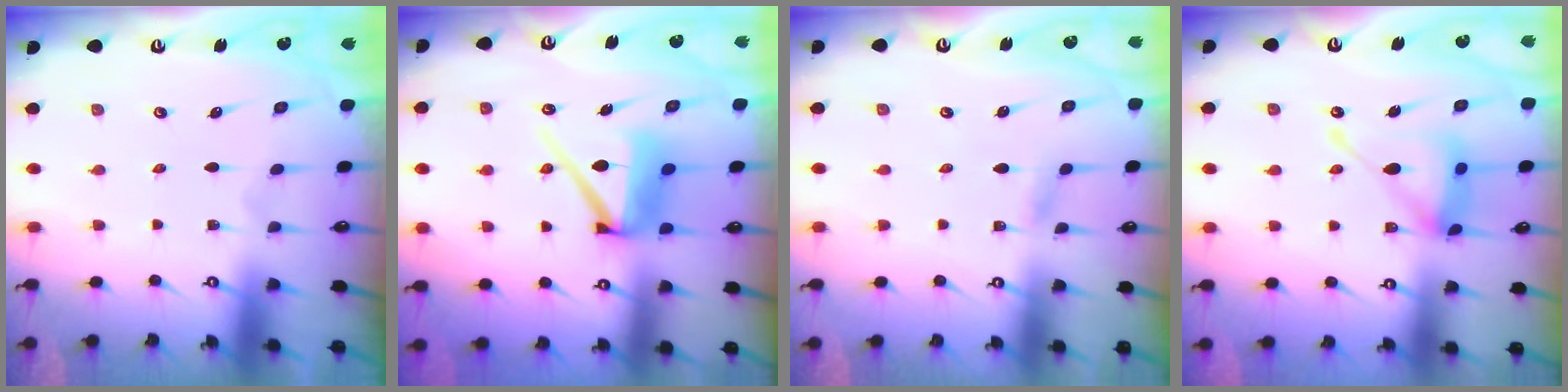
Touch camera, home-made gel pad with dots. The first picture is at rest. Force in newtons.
{"total": 11.4, "press": 11.4, "slide": 1.3}
{"total": 3.1, "press": 3.1, "slide": 0.3}
{"total": 14.4, "press": 14.4, "slide": 1.3}